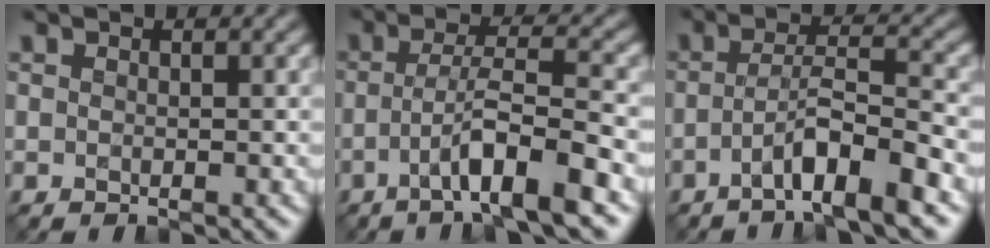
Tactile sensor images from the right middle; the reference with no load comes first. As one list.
[{"total": 6.0, "force": [-2.7, 0.7, 5.3], "torque": [-0.092, 0.009, -0.052]}, {"total": 4.9, "force": [-2.7, 0.6, 4.0], "torque": [-0.068, 0.011, -0.053]}]